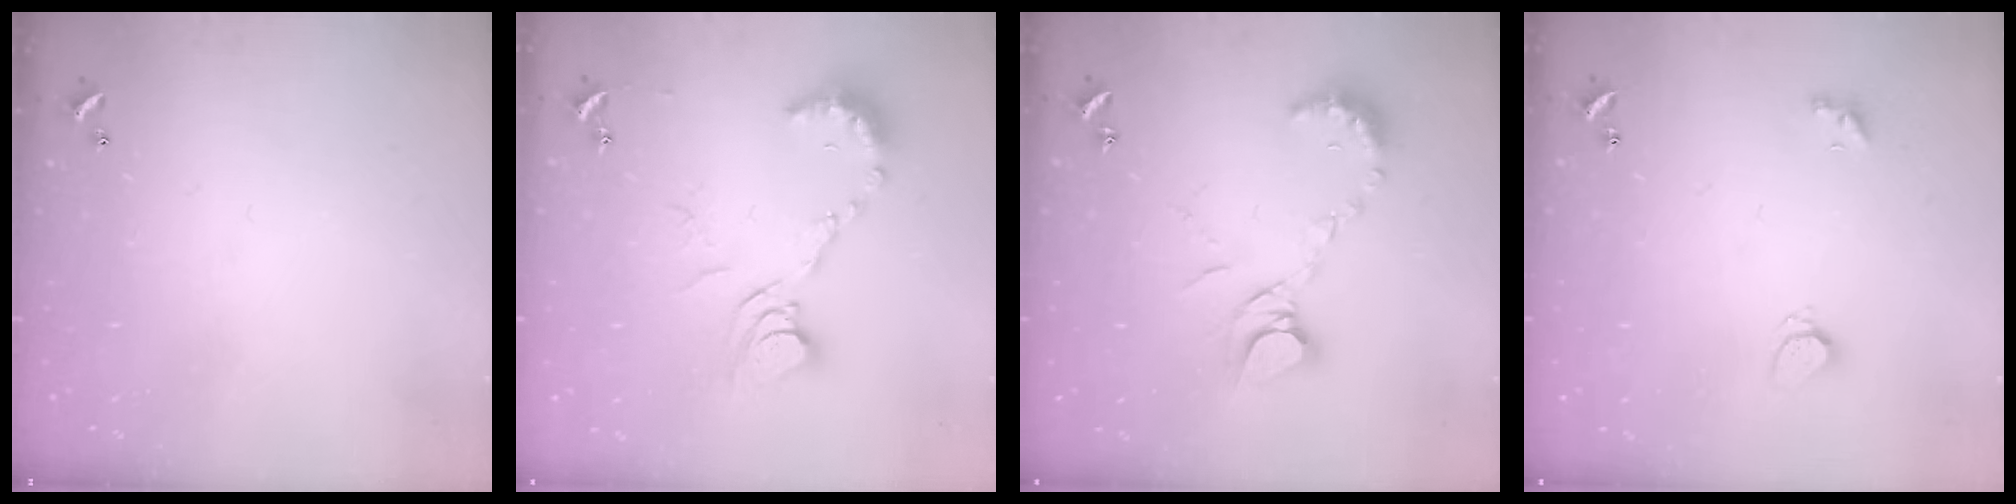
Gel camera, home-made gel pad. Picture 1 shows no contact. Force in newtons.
{"total": 10.4, "press": 10.3, "slide": 0.9}
{"total": 9.8, "press": 9.8, "slide": 1.0}
{"total": 2.1, "press": 2.0, "slide": 0.6}